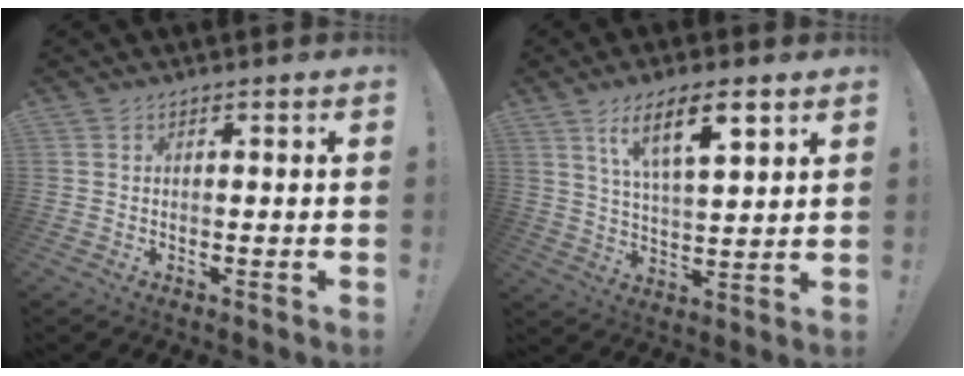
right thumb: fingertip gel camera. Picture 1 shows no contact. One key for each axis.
{"total": 12.5, "fx": 6.6, "fy": 3.6, "fz": 10.0, "tx": -0.161, "ty": -0.025, "tz": 0.109}